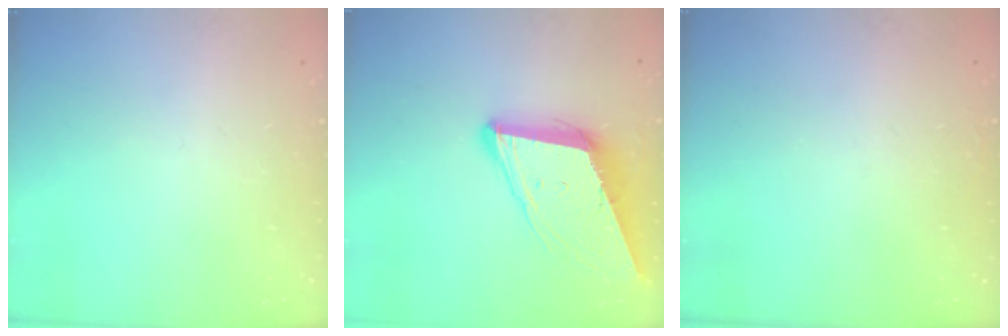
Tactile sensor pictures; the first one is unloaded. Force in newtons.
{"total": 12.6, "press": 12.0, "slide": 3.9}
{"total": 1.6, "press": 1.6, "slide": 0.0}